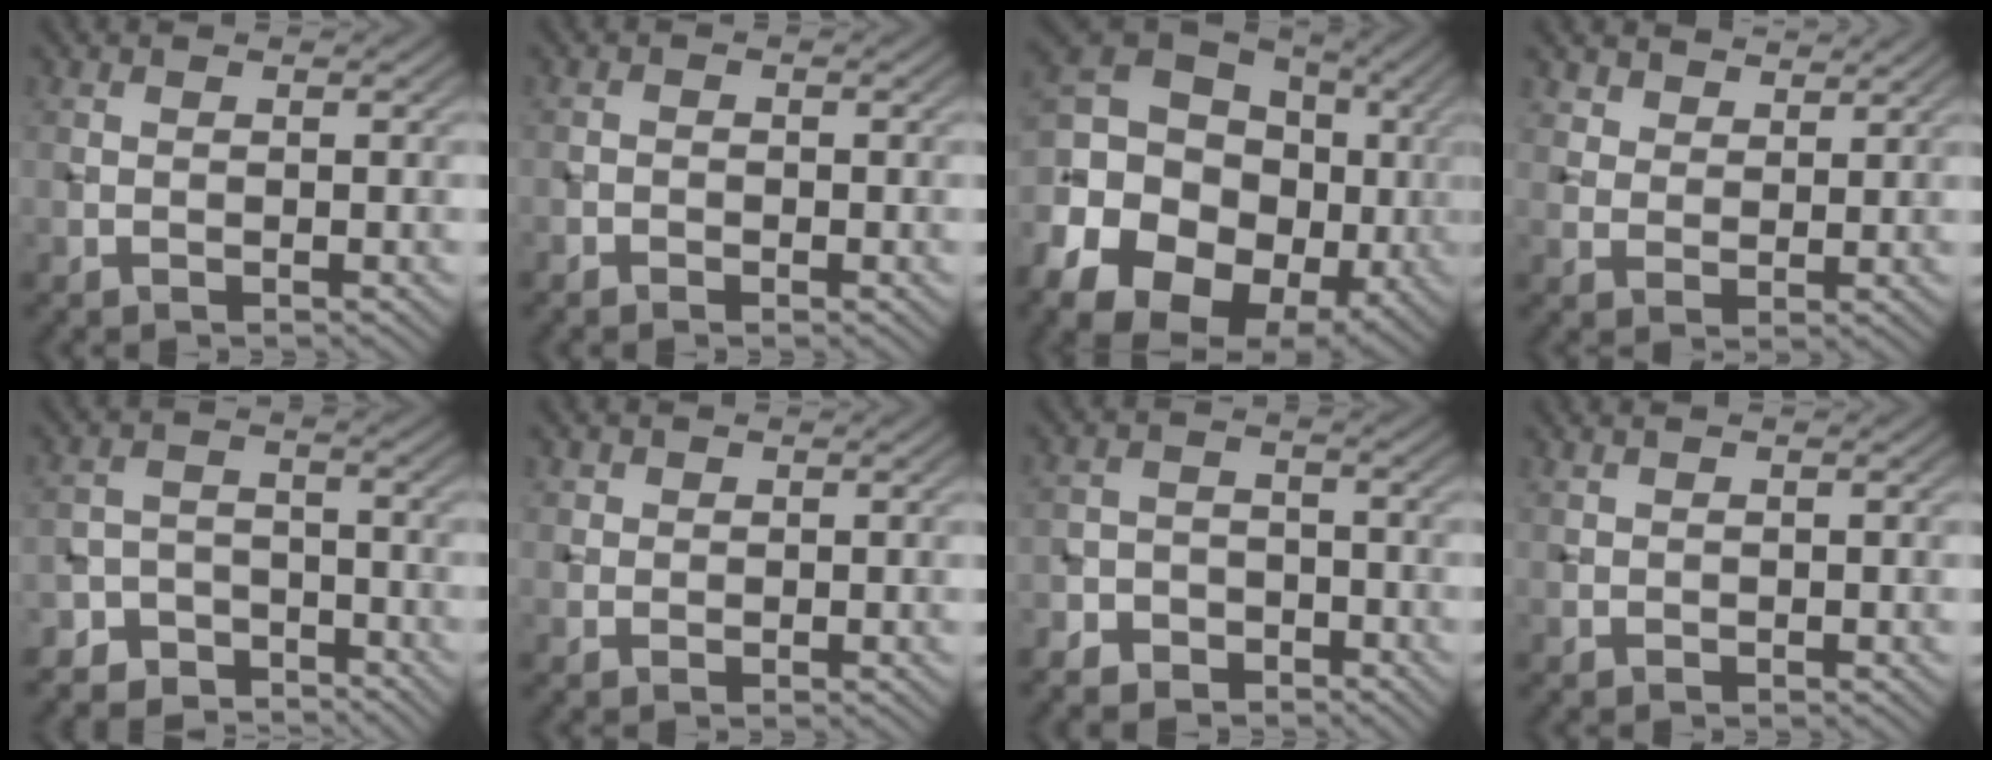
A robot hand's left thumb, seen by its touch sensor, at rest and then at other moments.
{"total": 1.0, "force": [-0.7, 0.6, 0.4], "torque": [-0.005, -0.001, -0.013]}
{"total": 20.0, "force": [-5.0, 15.3, 11.9], "torque": [-0.254, -0.013, -0.092]}
{"total": 4.0, "force": [3.3, 2.0, 1.2], "torque": [-0.034, -0.010, 0.079]}
{"total": 6.0, "force": [-5.3, 2.9, 0.6], "torque": [-0.013, -0.002, -0.095]}
{"total": 1.8, "force": [1.0, 1.5, 0.3], "torque": [-0.007, -0.003, 0.018]}
{"total": 5.5, "force": [-4.3, 3.1, 1.1], "torque": [-0.012, -0.002, -0.079]}
{"total": 0.8, "force": [0.7, 0.1, 0.2], "torque": [-0.011, 0.004, 0.020]}